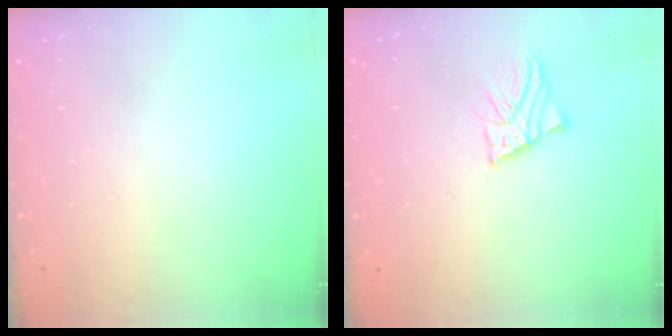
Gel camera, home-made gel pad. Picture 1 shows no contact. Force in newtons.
{"total": 2.9, "press": 2.9, "slide": 0.2}